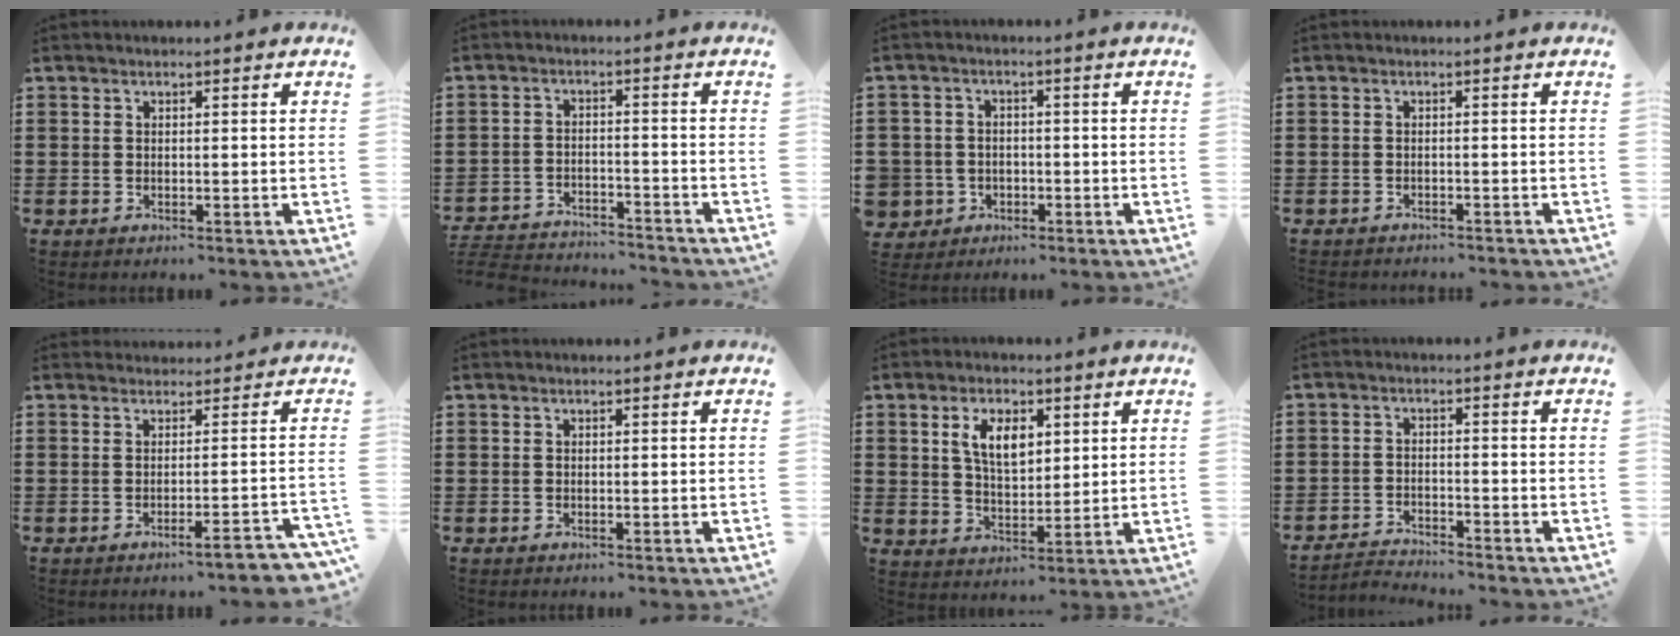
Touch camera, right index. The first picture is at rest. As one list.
[{"total": 4.2, "force": [-4.2, 0.4, 0.3], "torque": [-0.024, -0.002, -0.093]}, {"total": 4.0, "force": [-1.6, 3.7, 0.6], "torque": [-0.038, 0.006, -0.035]}, {"total": 0.9, "force": [-0.9, 0.1, 0.0], "torque": [-0.004, 0.002, -0.020]}, {"total": 1.3, "force": [-0.7, 0.2, 1.1], "torque": [-0.021, 0.003, -0.012]}, {"total": 0.0}, {"total": 6.2, "force": [2.5, 3.2, 4.7], "torque": [-0.095, 0.008, 0.041]}, {"total": 2.6, "force": [-2.6, 0.2, -0.1], "torque": [-0.008, 0.001, -0.056]}]